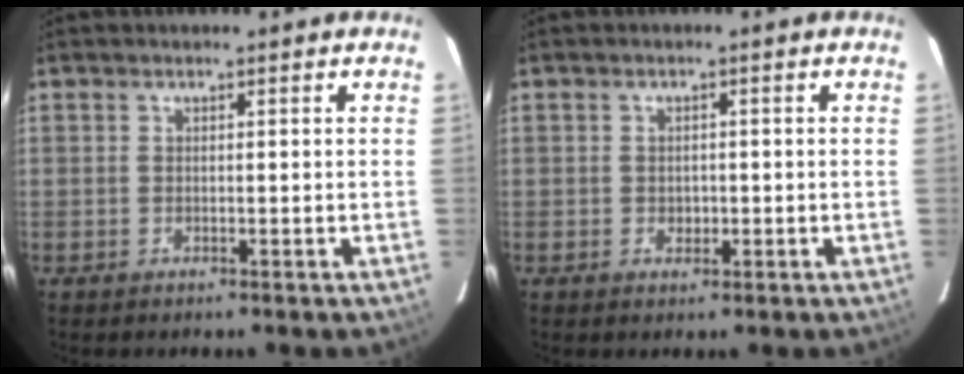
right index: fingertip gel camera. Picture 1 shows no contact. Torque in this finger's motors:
{"motor_torque": [-0.05, -0.02, 0.00, 0.00]}